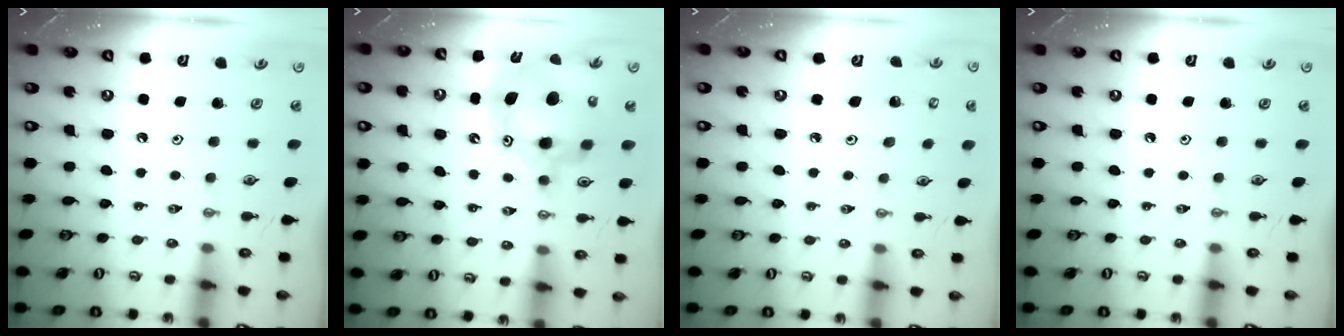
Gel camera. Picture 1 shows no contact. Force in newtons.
{"total": 15.4, "press": 15.3, "slide": 1.6}
{"total": 3.3, "press": 3.3, "slide": 0.5}
{"total": 0.0}